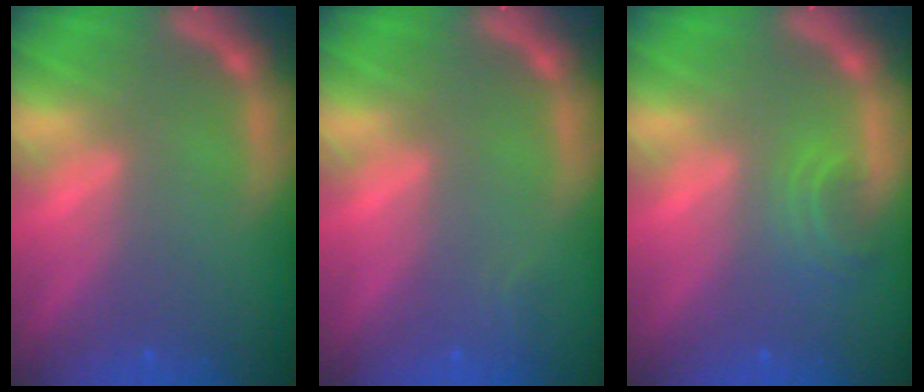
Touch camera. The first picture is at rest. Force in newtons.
{"total": 0.9}
{"total": 2.4}